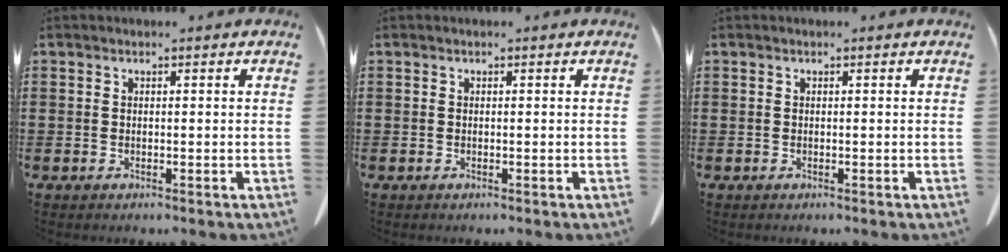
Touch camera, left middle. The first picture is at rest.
{"total": 0.0}
{"total": 0.0}